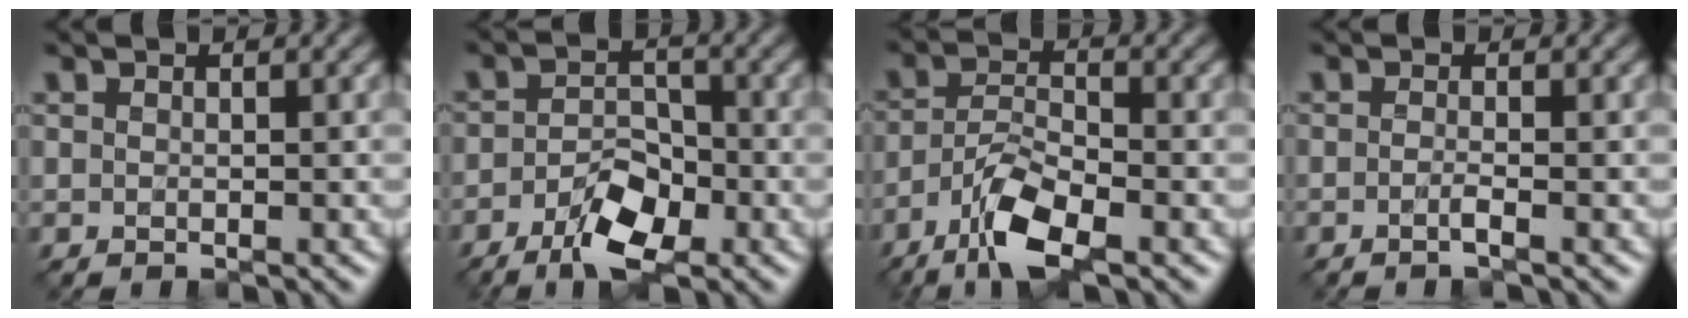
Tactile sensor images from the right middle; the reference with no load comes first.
{"total": 5.4, "force": [-3.0, 2.3, 3.8], "torque": [-0.069, -0.004, -0.056]}
{"total": 5.9, "force": [-3.7, 1.8, 4.2], "torque": [-0.086, -0.003, -0.075]}
{"total": 1.4, "force": [-0.6, 0.3, 1.2], "torque": [-0.017, -0.005, -0.018]}